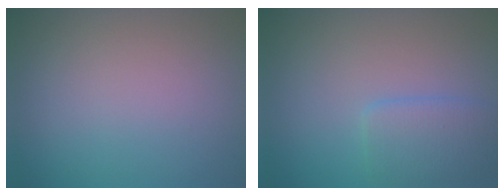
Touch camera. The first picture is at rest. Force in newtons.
{"total": 2.8, "press": 2.8, "slide": 0.1}